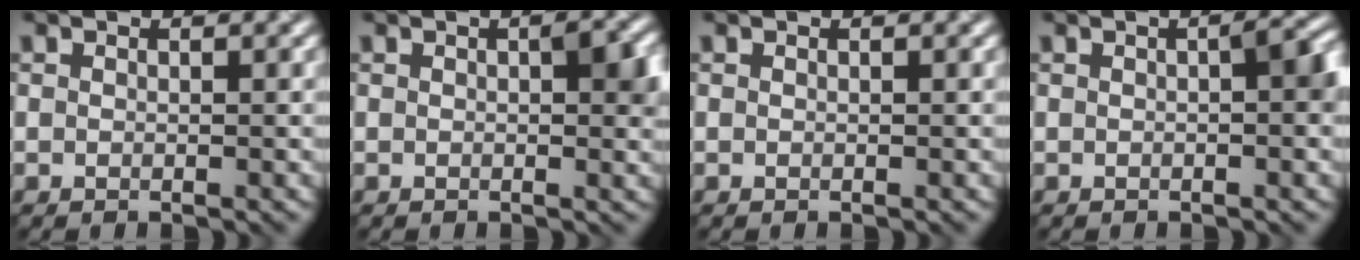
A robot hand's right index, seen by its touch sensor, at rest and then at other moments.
{"total": 2.9, "force": [0.4, 1.3, 2.6], "torque": [-0.030, 0.004, 0.004]}
{"total": 0.0}
{"total": 2.8, "force": [0.2, 1.0, 2.6], "torque": [-0.034, 0.007, 0.001]}